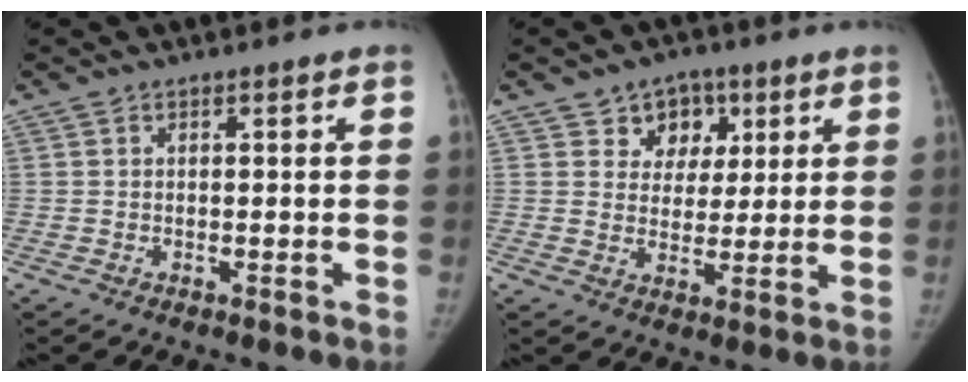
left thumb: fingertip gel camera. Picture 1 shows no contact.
{"total": 7.3, "force": [3.6, 6.1, 2.0], "torque": [0.011, -0.009, 0.053]}